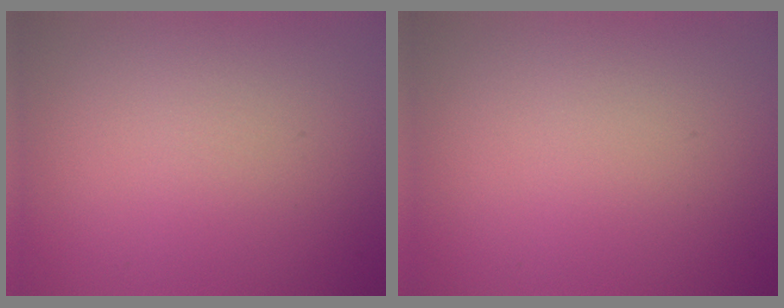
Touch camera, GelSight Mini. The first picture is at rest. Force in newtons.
{"total": 0.0}